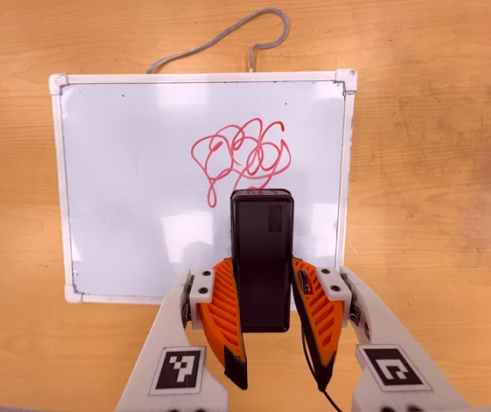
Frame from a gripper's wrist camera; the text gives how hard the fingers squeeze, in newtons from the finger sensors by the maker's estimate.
{"total": 4.8, "left": 3.5, "right": 6.1}